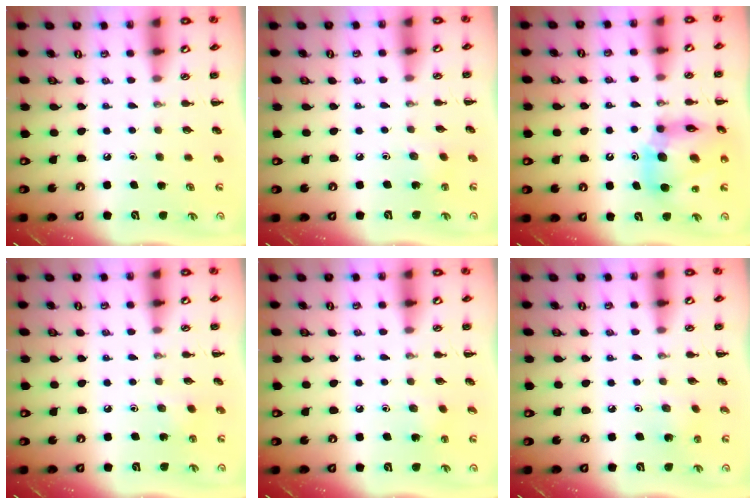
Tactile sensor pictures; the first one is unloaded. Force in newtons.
{"total": 1.5, "press": 1.4, "slide": 0.6}
{"total": 13.7, "press": 13.1, "slide": 3.9}
{"total": 2.1, "press": 2.0, "slide": 0.6}
{"total": 2.7, "press": 2.6, "slide": 0.9}
{"total": 1.5, "press": 1.4, "slide": 0.5}